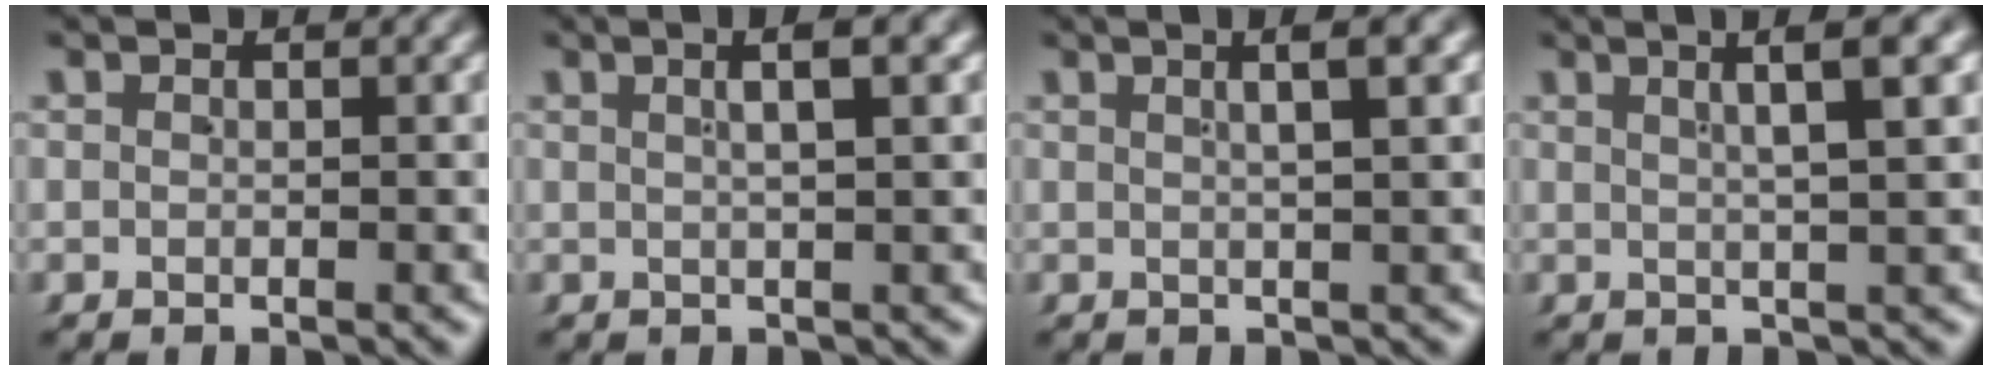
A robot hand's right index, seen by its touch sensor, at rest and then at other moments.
{"total": 2.6, "force": [1.1, -0.2, 2.4], "torque": [-0.026, 0.013, 0.018]}
{"total": 2.8, "force": [1.2, -0.3, 2.5], "torque": [-0.028, 0.013, 0.020]}
{"total": 4.3, "force": [2.4, -0.5, 3.5], "torque": [-0.043, 0.020, 0.037]}